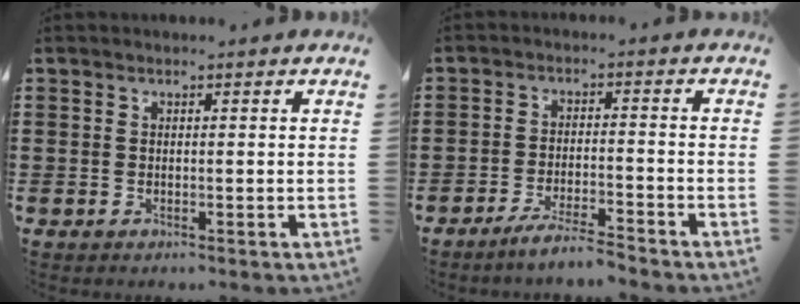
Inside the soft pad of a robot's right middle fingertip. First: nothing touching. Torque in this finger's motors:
{"motor_torque": [1.02, -0.82, 0.09, 0.11]}